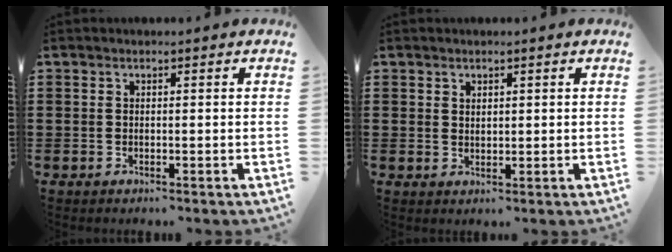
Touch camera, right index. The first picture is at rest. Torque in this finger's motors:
{"motor_torque": [-0.05, 0.72, -0.06, -0.01]}